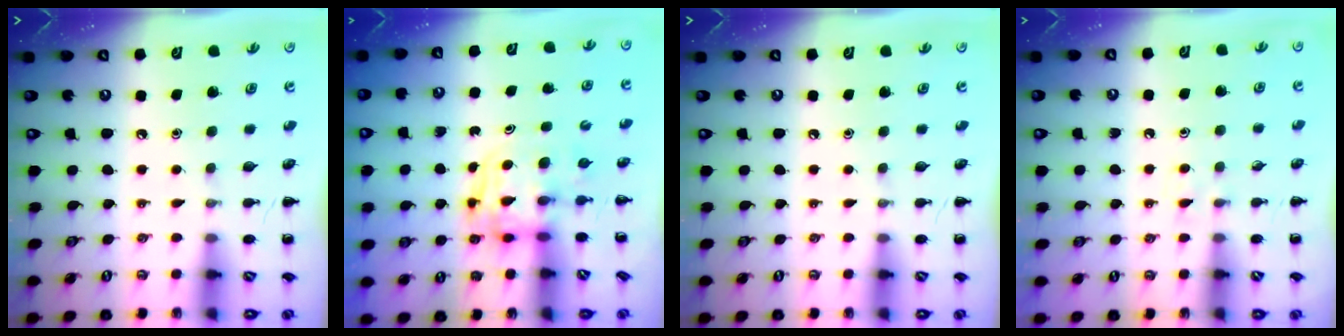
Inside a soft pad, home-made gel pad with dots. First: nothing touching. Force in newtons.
{"total": 2.8, "press": 2.8, "slide": 0.2}
{"total": 0.0}
{"total": 3.1, "press": 2.9, "slide": 1.2}